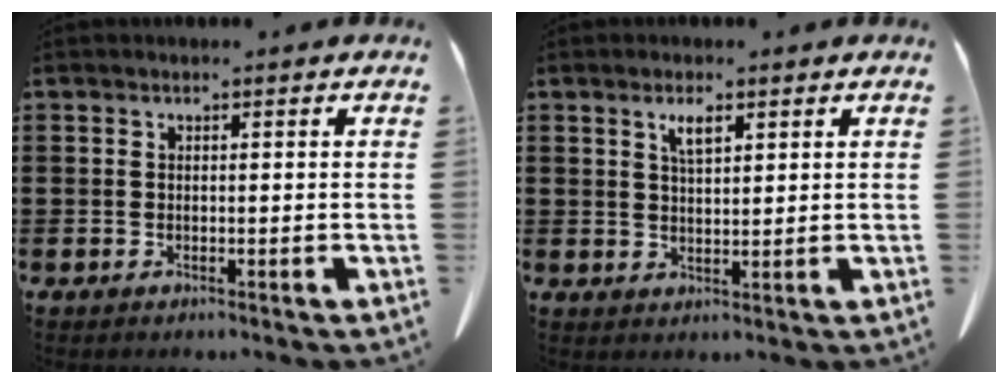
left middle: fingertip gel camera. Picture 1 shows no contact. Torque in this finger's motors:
{"motor_torque": [-0.36, 0.90, 0.02, 0.04]}